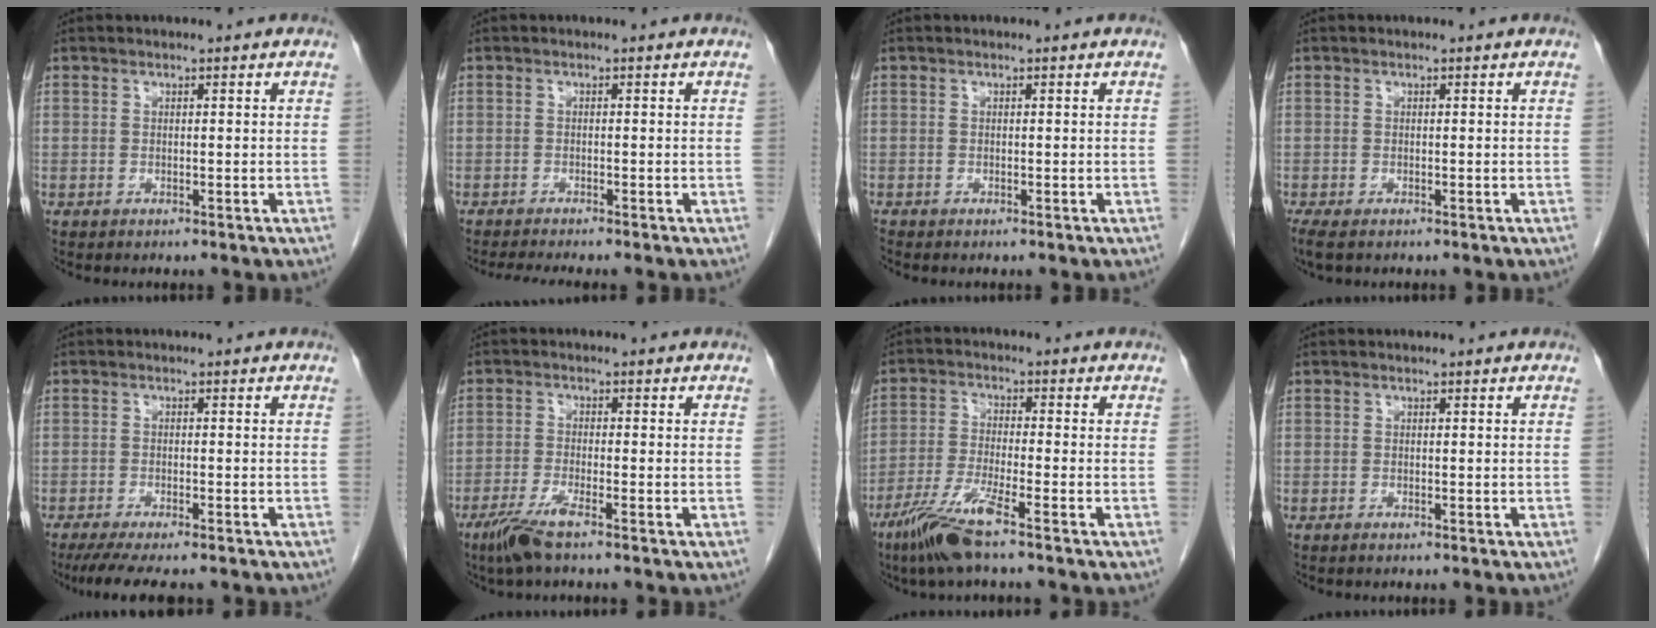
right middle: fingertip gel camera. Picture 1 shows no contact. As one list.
[{"total": 3.7, "force": [-3.3, -0.4, 1.7], "torque": [-0.026, -0.011, -0.054]}, {"total": 0.0}, {"total": 3.0, "force": [-2.2, 1.1, 1.8], "torque": [-0.038, -0.011, -0.033]}, {"total": 8.5, "force": [-7.0, 1.3, 4.5], "torque": [-0.061, -0.014, -0.108]}, {"total": 4.4, "force": [-3.0, 0.0, 3.2], "torque": [-0.072, -0.011, -0.064]}, {"total": 7.7, "force": [-5.1, -0.2, 5.8], "torque": [-0.120, -0.022, -0.103]}, {"total": 0.0}]